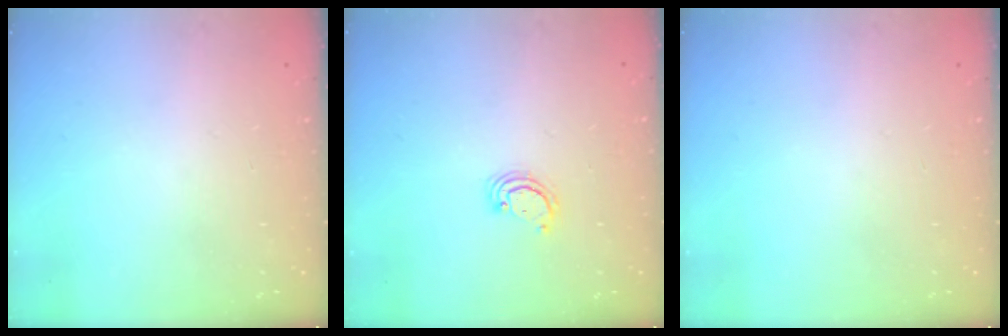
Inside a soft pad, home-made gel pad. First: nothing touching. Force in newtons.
{"total": 2.6, "press": 2.6, "slide": 0.3}
{"total": 0.0}